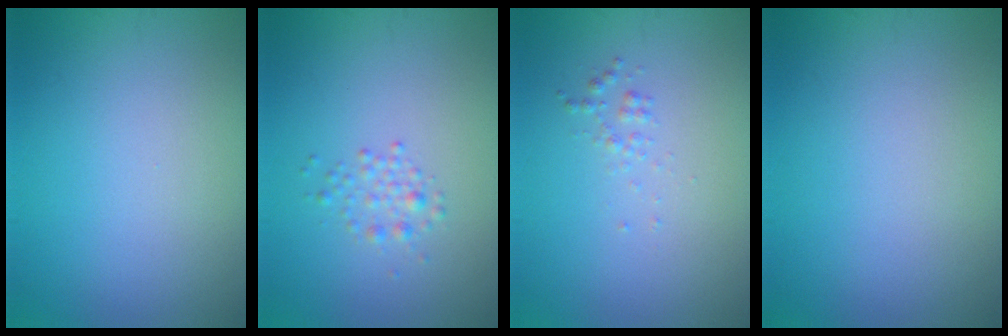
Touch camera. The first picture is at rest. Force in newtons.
{"total": 1.4, "press": 1.4, "slide": 0.1}
{"total": 0.7, "press": 0.7, "slide": 0.0}
{"total": 0.0}